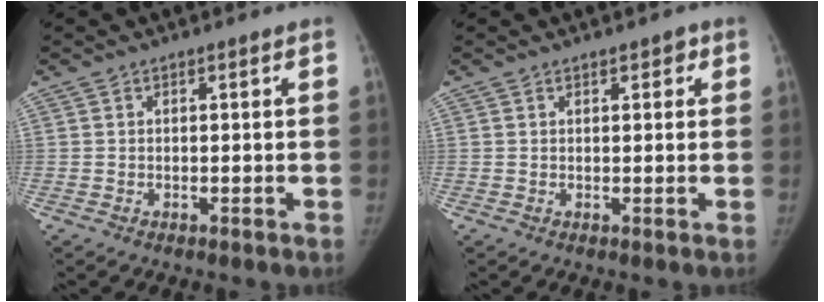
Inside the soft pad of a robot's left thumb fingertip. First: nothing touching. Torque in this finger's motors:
{"motor_torque": [-0.30, 0.13, -0.28, 0.01, -0.06]}